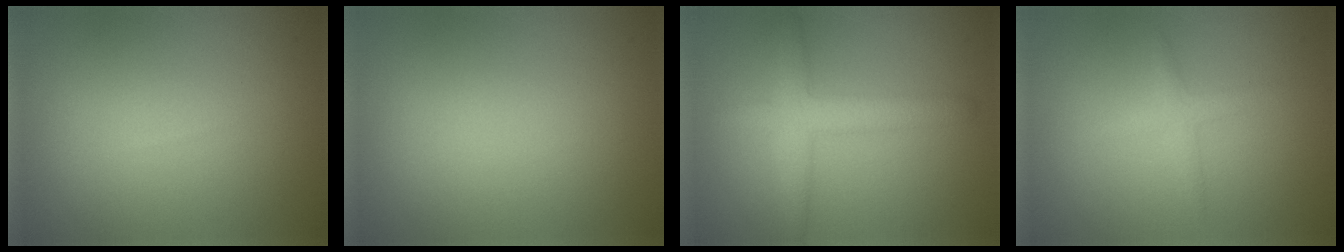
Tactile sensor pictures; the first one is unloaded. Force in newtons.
{"total": 0.0}
{"total": 3.5, "press": 3.5, "slide": 0.0}
{"total": 1.7, "press": 1.7, "slide": 0.1}